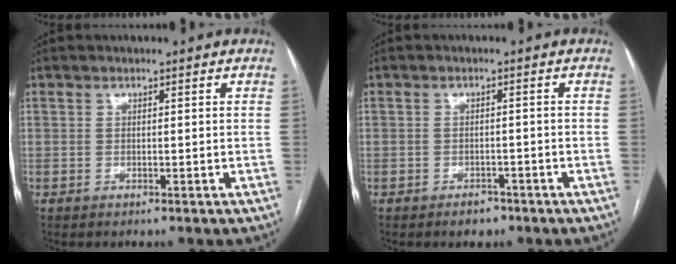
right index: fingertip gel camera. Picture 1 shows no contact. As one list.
[{"total": 2.4, "force": [-1.7, 1.3, 0.9], "torque": [-0.013, 0.003, -0.019]}]